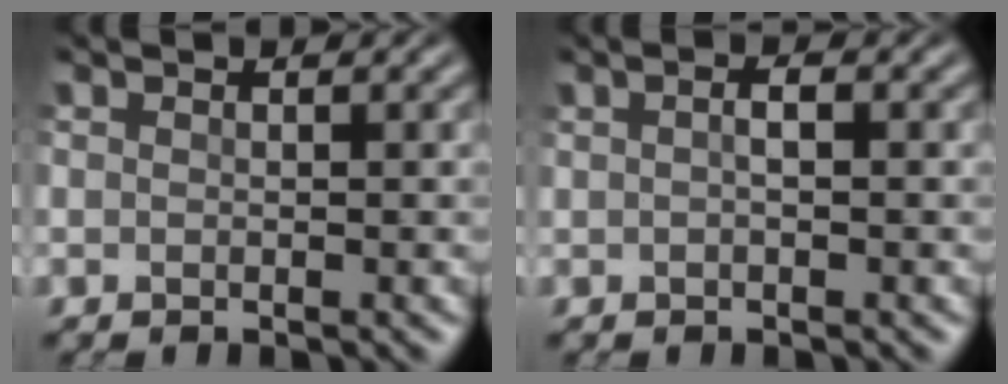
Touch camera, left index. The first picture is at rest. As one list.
[{"total": 1.2, "force": [0.0, 0.4, 1.1], "torque": [-0.021, -0.001, 0.000]}]